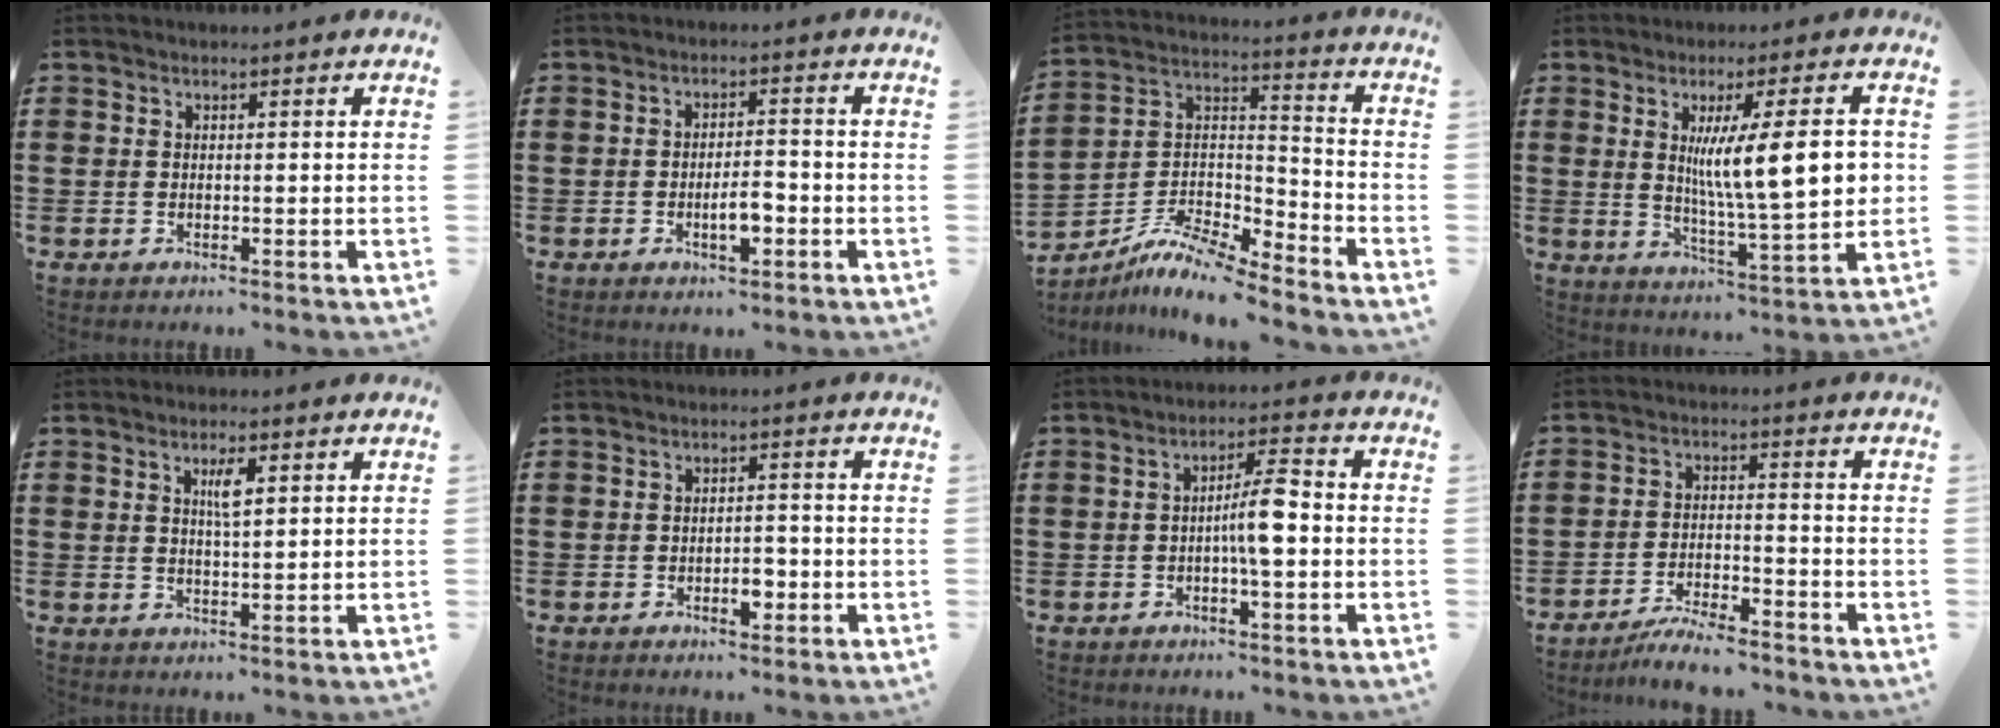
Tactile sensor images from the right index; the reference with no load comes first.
{"total": 4.2, "force": [-1.4, 1.5, 3.7], "torque": [-0.071, 0.004, -0.027]}
{"total": 8.4, "force": [-7.6, 1.2, 3.4], "torque": [-0.078, 0.001, -0.156]}
{"total": 12.1, "force": [2.1, 2.2, 11.7], "torque": [-0.191, -0.004, 0.030]}
{"total": 2.9, "force": [1.1, 0.7, 2.6], "torque": [-0.046, 0.002, 0.015]}
{"total": 3.0, "force": [-1.3, 1.4, 2.4], "torque": [-0.042, 0.003, -0.022]}
{"total": 5.9, "force": [-0.8, 1.1, 5.8], "torque": [-0.111, 0.006, -0.022]}
{"total": 4.9, "force": [-4.7, 0.1, 1.5], "torque": [-0.034, 0.000, -0.094]}